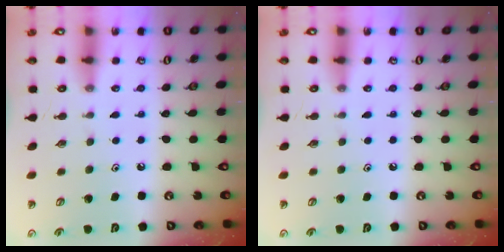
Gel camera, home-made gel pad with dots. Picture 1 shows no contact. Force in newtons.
{"total": 0.0}